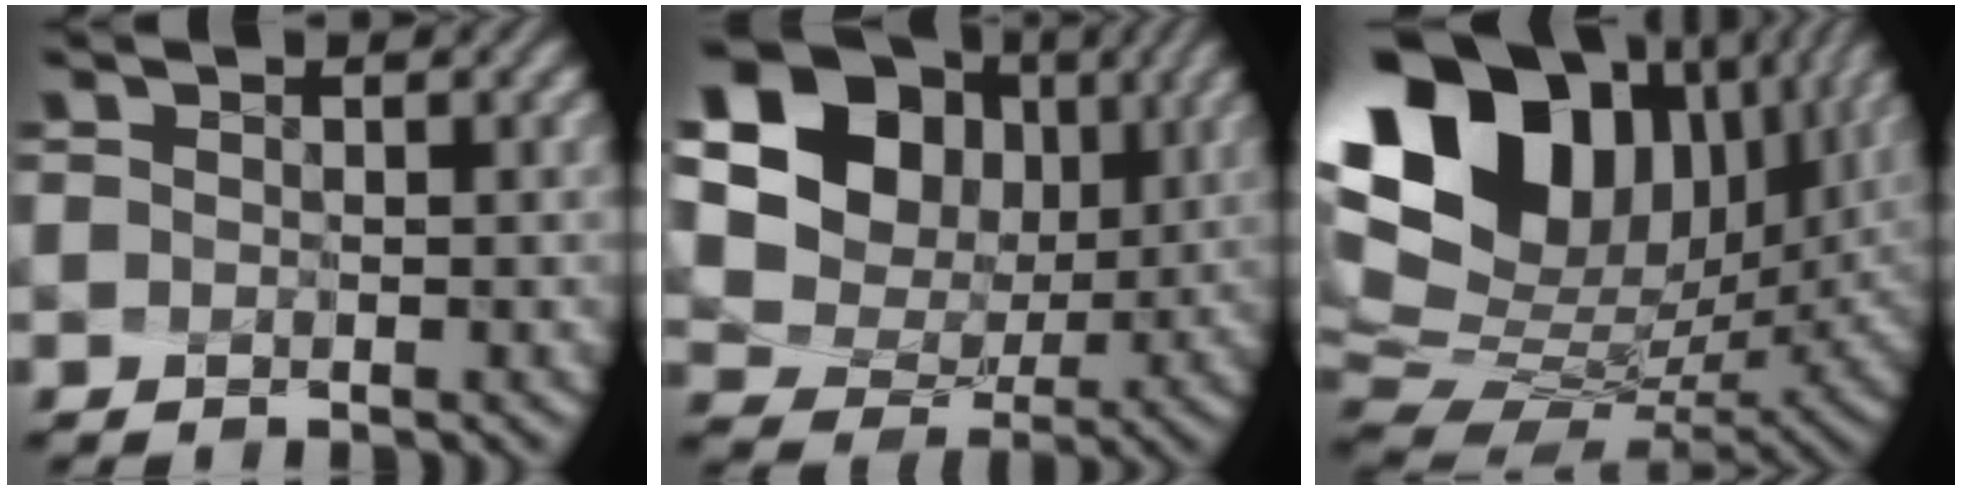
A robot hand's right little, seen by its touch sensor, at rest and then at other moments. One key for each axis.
{"total": 14.2, "fx": 4.5, "fy": 12.0, "fz": 6.1, "tx": -0.159, "ty": 0.027, "tz": 0.091}
{"total": 17.5, "fx": 6.8, "fy": 11.7, "fz": 11.1, "tx": -0.242, "ty": 0.011, "tz": 0.153}